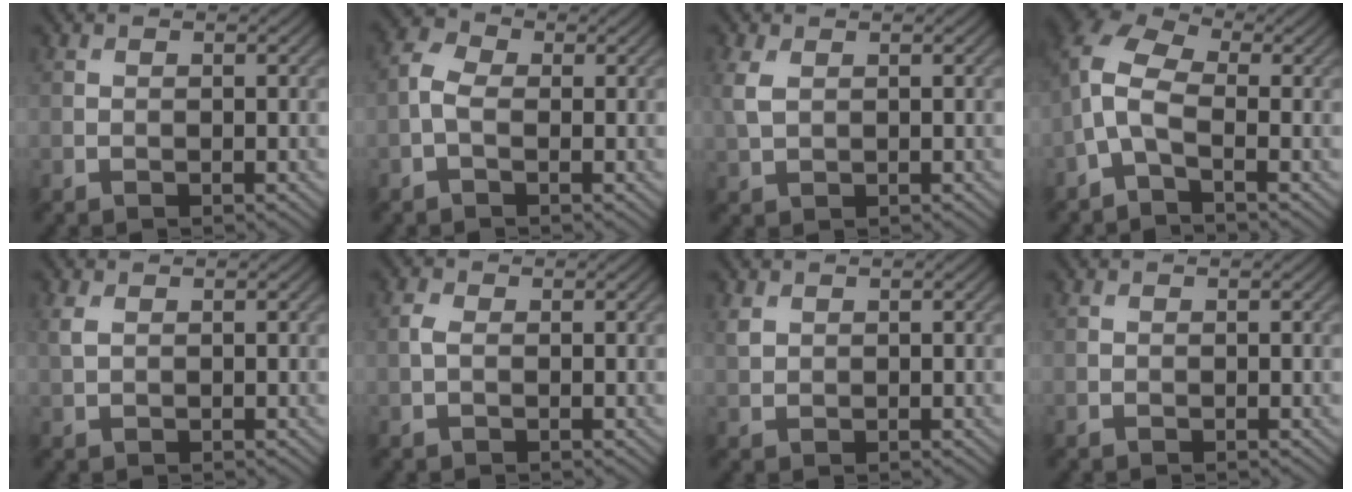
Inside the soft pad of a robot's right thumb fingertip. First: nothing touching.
{"total": 3.2, "force": [-0.7, 1.8, 2.5], "torque": [-0.062, 0.007, -0.024]}
{"total": 3.2, "force": [0.9, 1.9, 2.3], "torque": [-0.077, 0.004, 0.020]}
{"total": 6.2, "force": [-1.5, 3.0, 5.3], "torque": [-0.126, 0.014, -0.049]}
{"total": 1.7, "force": [0.7, 1.0, 1.3], "torque": [-0.040, 0.003, 0.016]}
{"total": 1.3, "force": [0.1, 0.8, 1.0], "torque": [-0.029, 0.004, -0.004]}
{"total": 1.4, "force": [0.9, 0.9, 0.7], "torque": [-0.019, 0.000, 0.021]}
{"total": 0.0}